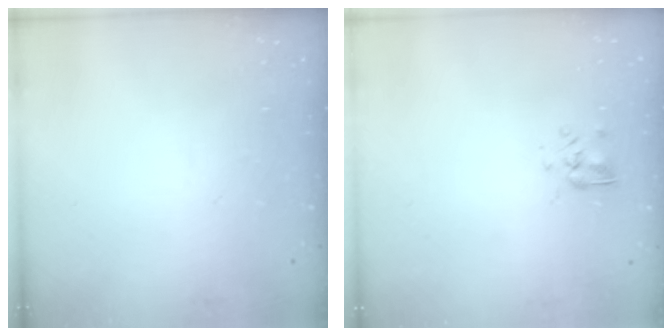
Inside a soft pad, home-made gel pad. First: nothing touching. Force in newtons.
{"total": 3.1, "press": 2.9, "slide": 1.1}